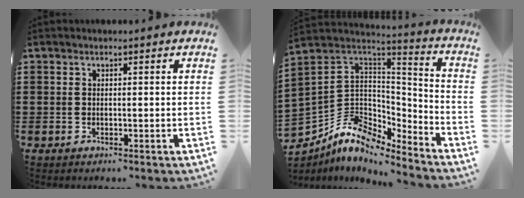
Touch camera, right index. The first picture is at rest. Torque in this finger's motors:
{"motor_torque": [0.03, -0.63, 0.12, 0.01]}